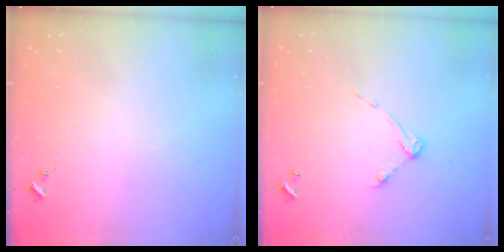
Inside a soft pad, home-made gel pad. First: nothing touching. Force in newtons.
{"total": 4.3, "press": 4.3, "slide": 0.6}